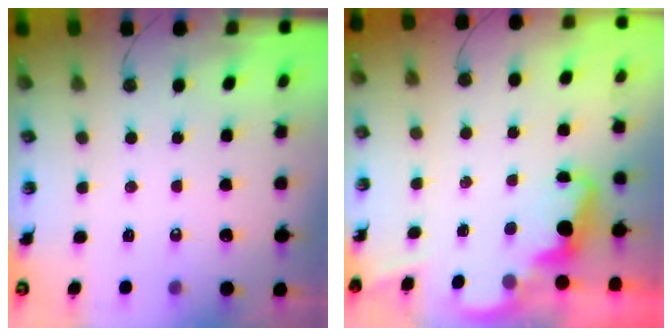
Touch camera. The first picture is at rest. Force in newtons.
{"total": 2.2, "press": 2.1, "slide": 0.5}